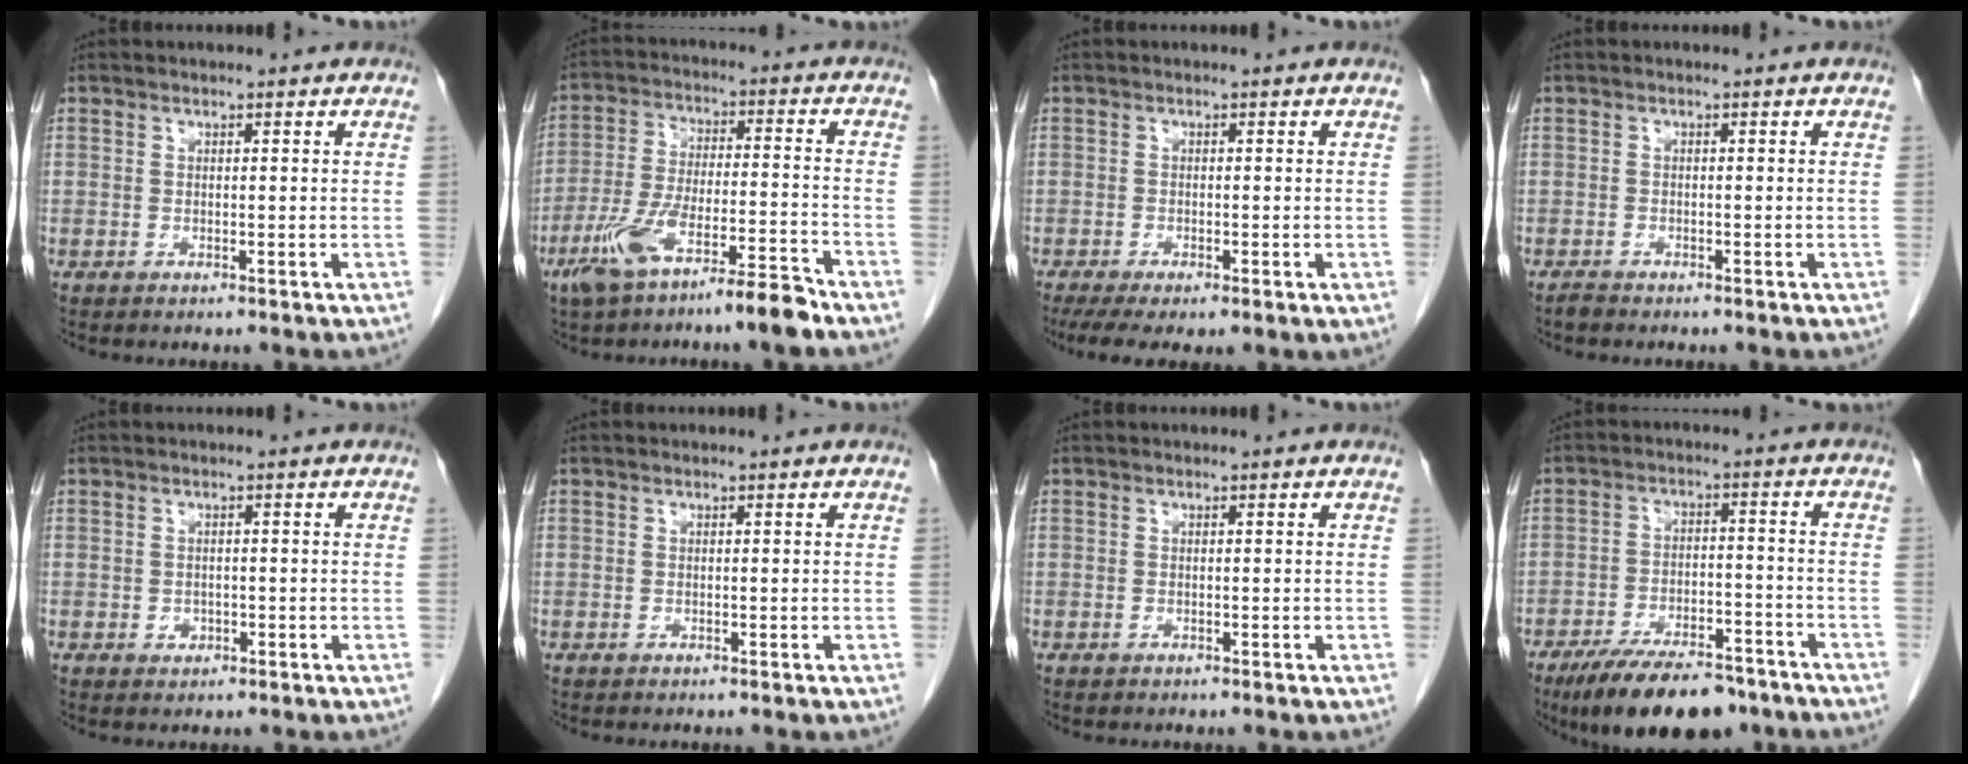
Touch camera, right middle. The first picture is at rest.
{"total": 11.1, "force": [-7.6, 0.9, 8.0], "torque": [-0.155, -0.005, -0.140]}
{"total": 7.2, "force": [-4.3, 2.4, 5.2], "torque": [-0.088, -0.021, -0.069]}
{"total": 1.0, "force": [-0.9, 0.2, 0.3], "torque": [-0.012, -0.002, -0.017]}
{"total": 1.3, "force": [-0.5, 1.1, 0.5], "torque": [-0.009, 0.003, -0.003]}
{"total": 0.0}
{"total": 0.0}
{"total": 14.2, "force": [-11.1, 4.6, 7.6], "torque": [-0.116, -0.002, -0.176]}